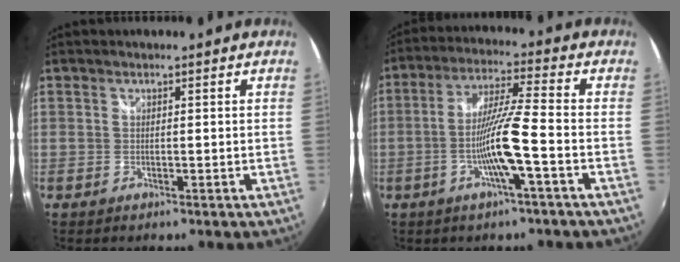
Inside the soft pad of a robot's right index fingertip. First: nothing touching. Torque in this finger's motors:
{"motor_torque": [0.96, 1.00, 0.43, 0.12]}